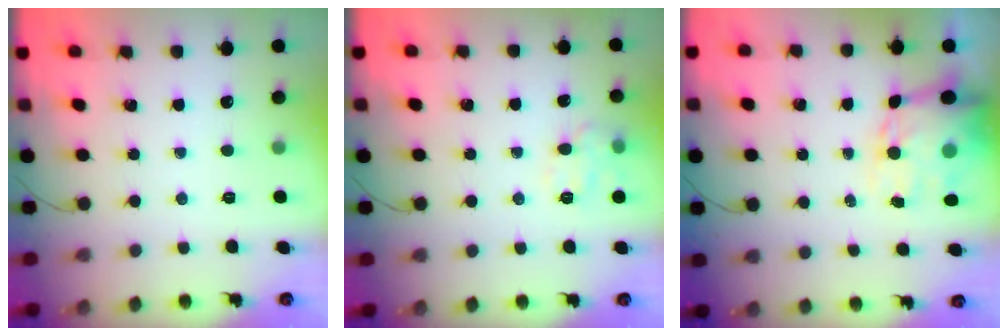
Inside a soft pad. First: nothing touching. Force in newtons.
{"total": 9.0, "press": 9.0, "slide": 0.6}
{"total": 13.6, "press": 13.2, "slide": 3.4}